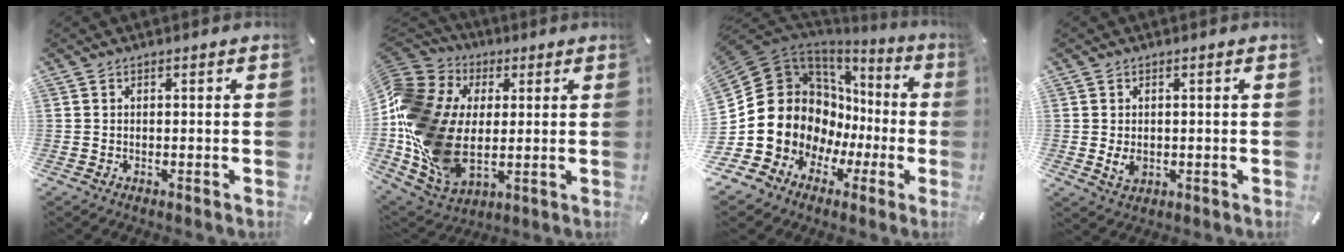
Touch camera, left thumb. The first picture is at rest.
{"total": 18.3, "force": [-0.6, 14.2, 11.5], "torque": [-0.287, -0.004, -0.010]}
{"total": 17.9, "force": [1.7, 15.9, 8.0], "torque": [-0.164, -0.042, 0.065]}
{"total": 2.8, "force": [-0.2, 1.9, 2.0], "torque": [-0.050, -0.002, -0.007]}